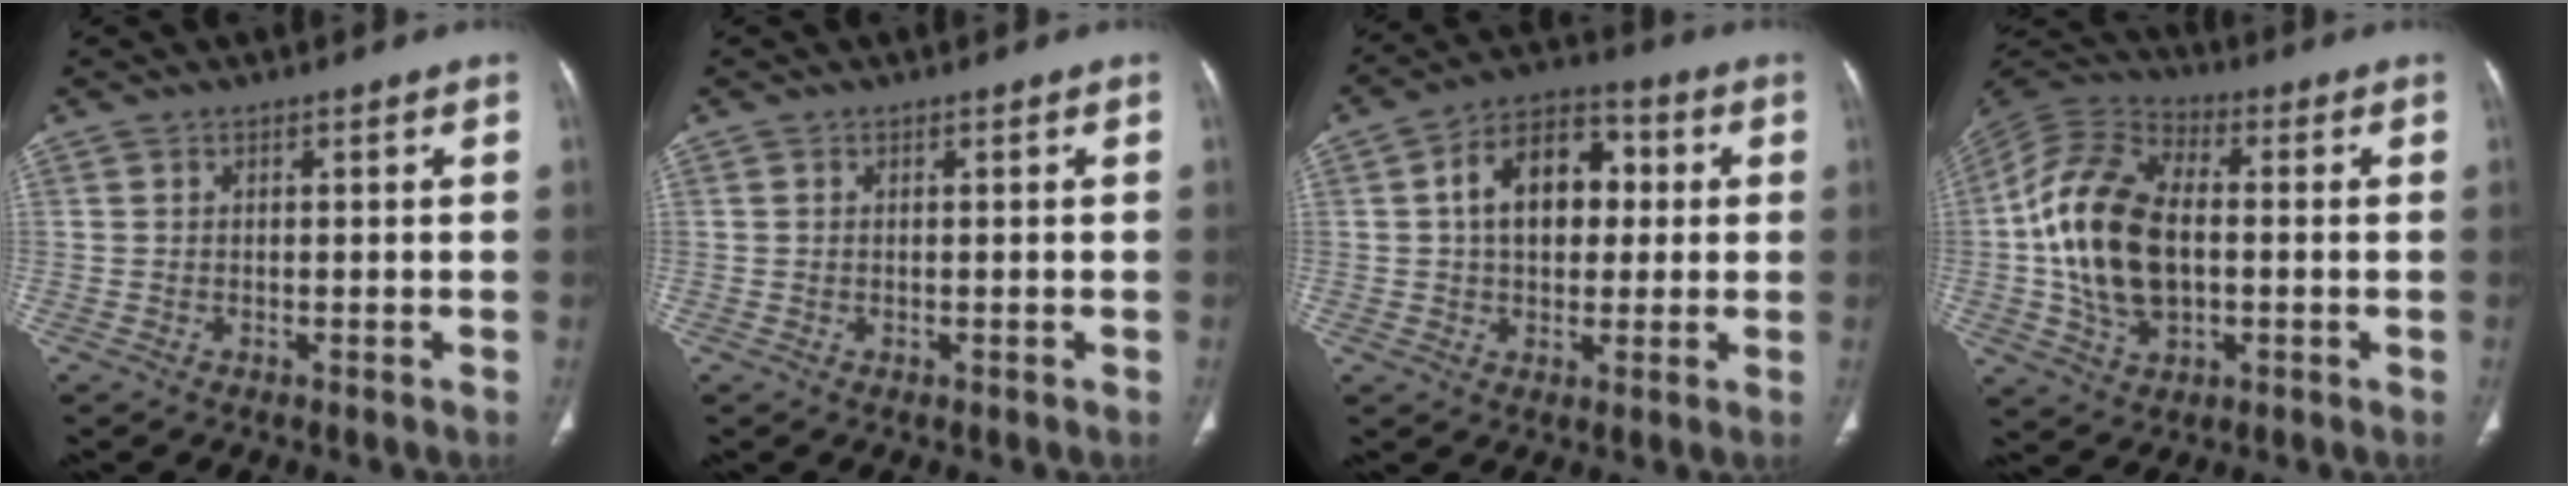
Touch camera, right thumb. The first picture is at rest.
{"total": 0.0}
{"total": 13.4, "force": [2.0, 9.1, 9.6], "torque": [-0.120, 0.022, 0.021]}
{"total": 18.4, "force": [-0.6, 11.1, 14.6], "torque": [-0.280, 0.020, -0.012]}